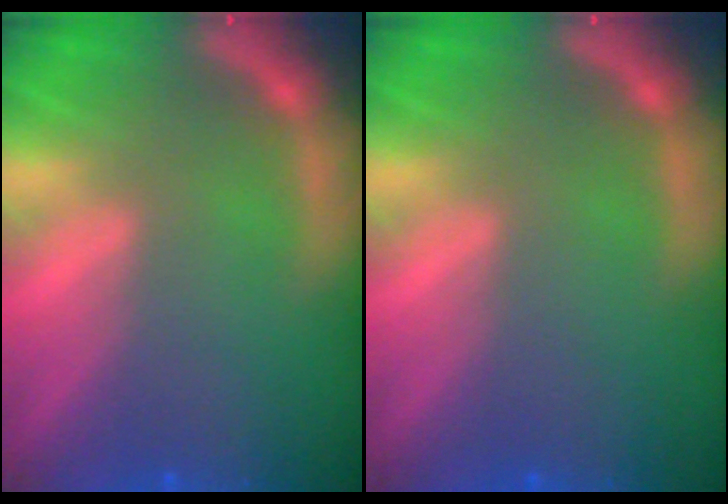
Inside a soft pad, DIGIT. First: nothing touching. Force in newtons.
{"total": 0.0}